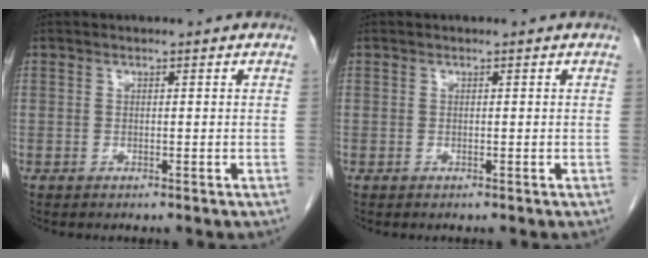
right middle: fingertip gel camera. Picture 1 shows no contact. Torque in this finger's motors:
{"motor_torque": [0.00, 0.00, 0.00, -0.01]}